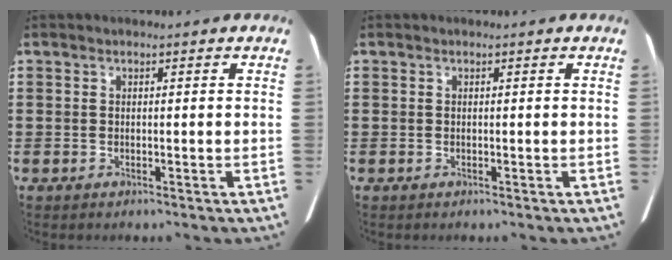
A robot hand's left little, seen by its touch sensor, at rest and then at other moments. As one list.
[{"total": 0.0}]